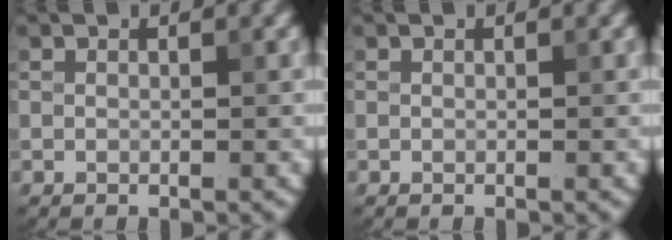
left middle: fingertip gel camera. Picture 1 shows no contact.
{"total": 0.0}